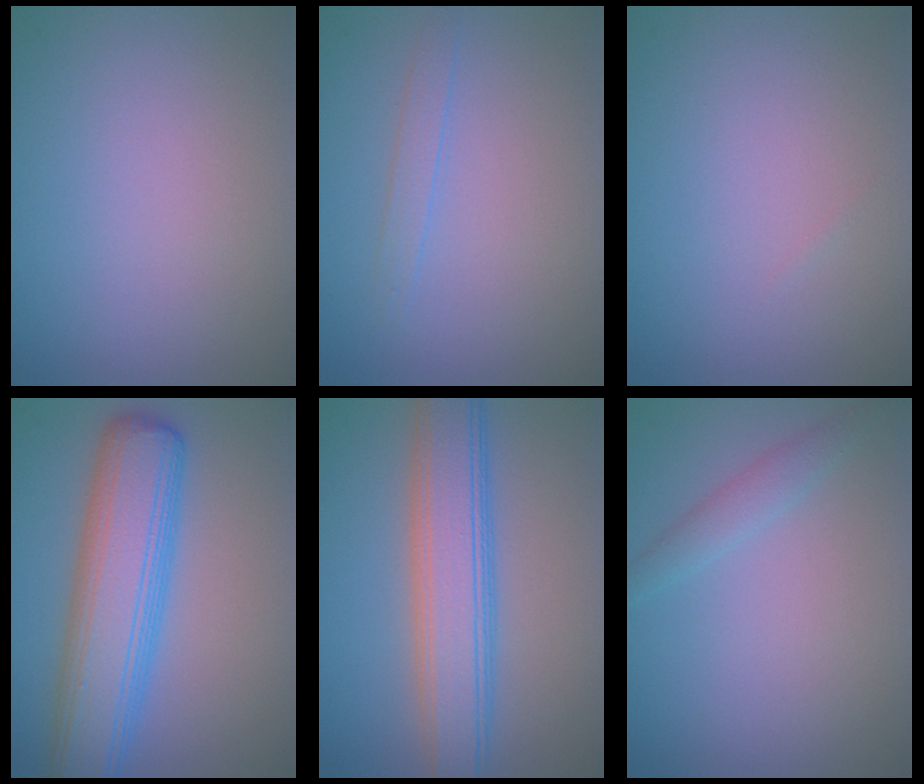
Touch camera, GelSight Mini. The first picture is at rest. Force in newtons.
{"total": 1.1, "press": 1.1, "slide": 0.2}
{"total": 0.0}
{"total": 8.6, "press": 8.6, "slide": 0.2}
{"total": 6.1, "press": 6.1, "slide": 0.4}
{"total": 1.5, "press": 1.5, "slide": 0.0}